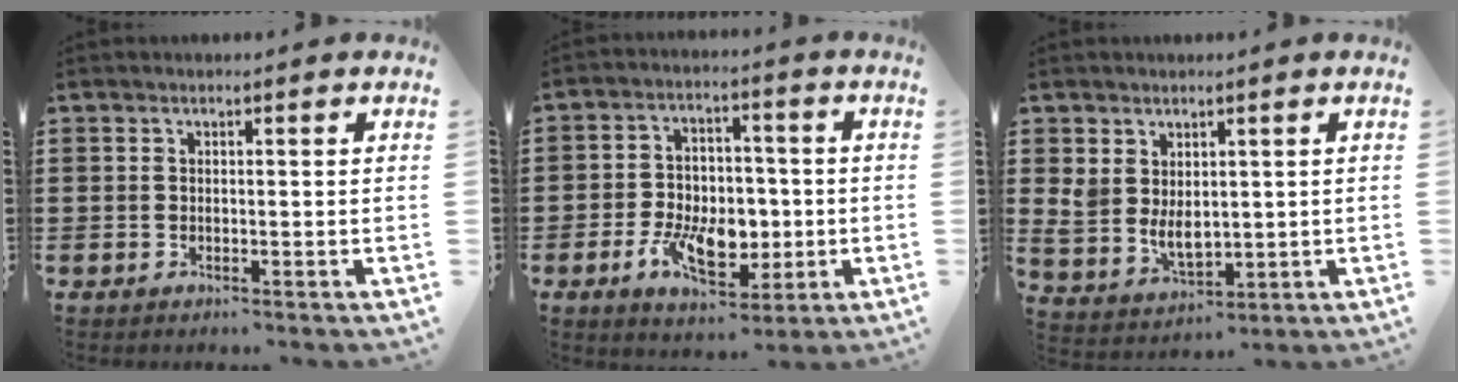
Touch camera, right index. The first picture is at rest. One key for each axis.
{"total": 9.0, "fx": -2.3, "fy": 6.0, "fz": 6.3, "tx": -0.120, "ty": 0.013, "tz": -0.041}
{"total": 4.7, "fx": 1.6, "fy": 3.4, "fz": 2.7, "tx": -0.060, "ty": 0.003, "tz": 0.035}